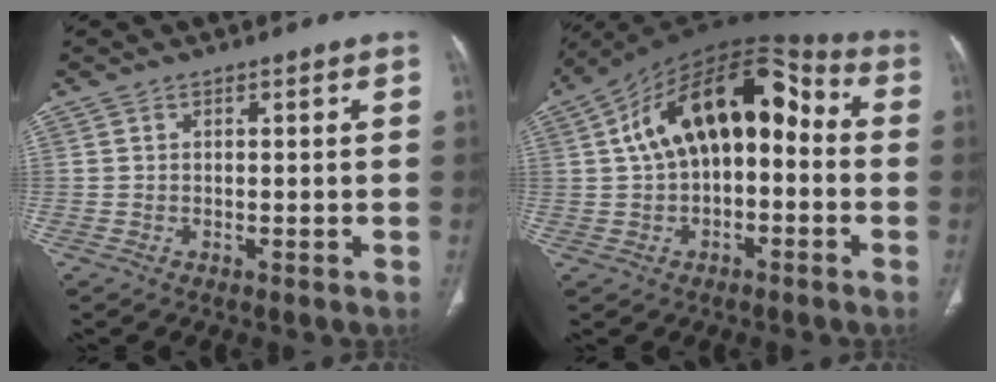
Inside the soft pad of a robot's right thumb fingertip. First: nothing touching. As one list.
[{"total": 19.2, "force": [1.3, 11.0, 15.8], "torque": [-0.232, 0.052, 0.013]}]